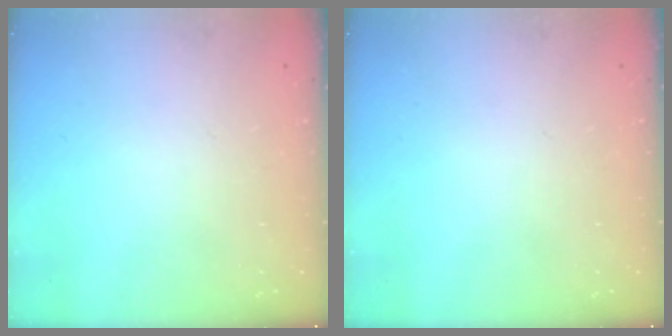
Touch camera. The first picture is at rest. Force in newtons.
{"total": 0.0}